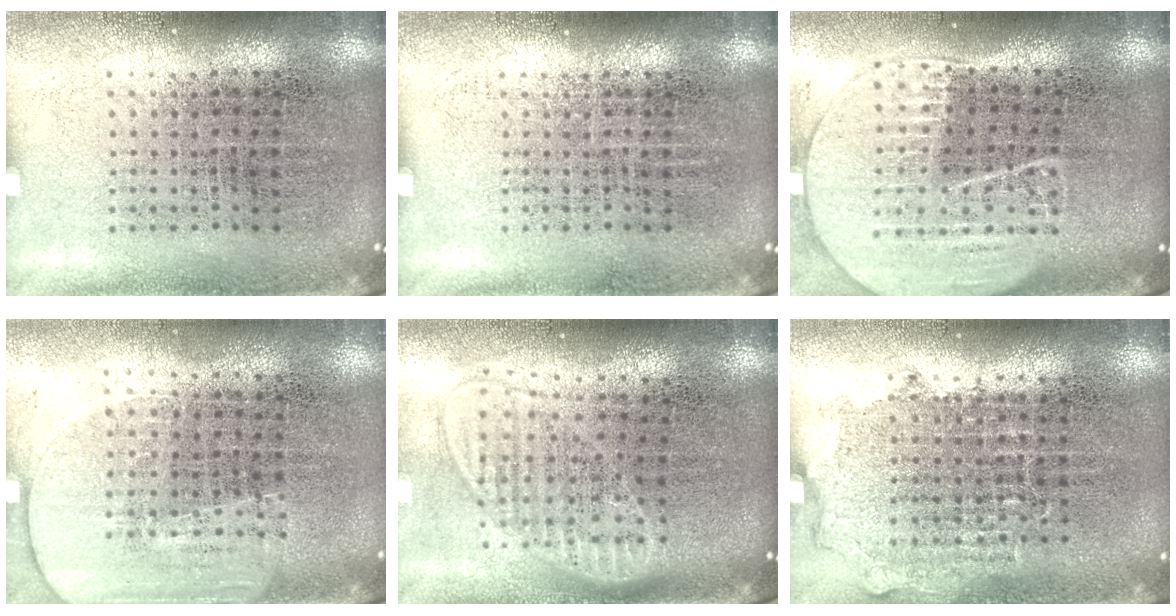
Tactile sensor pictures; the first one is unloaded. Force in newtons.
{"total": 0.0}
{"total": 2.0, "press": 1.8, "slide": 0.9}
{"total": 1.6, "press": 1.4, "slide": 0.9}
{"total": 1.9, "press": 1.6, "slide": 1.1}
{"total": 0.9, "press": 0.8, "slide": 0.4}